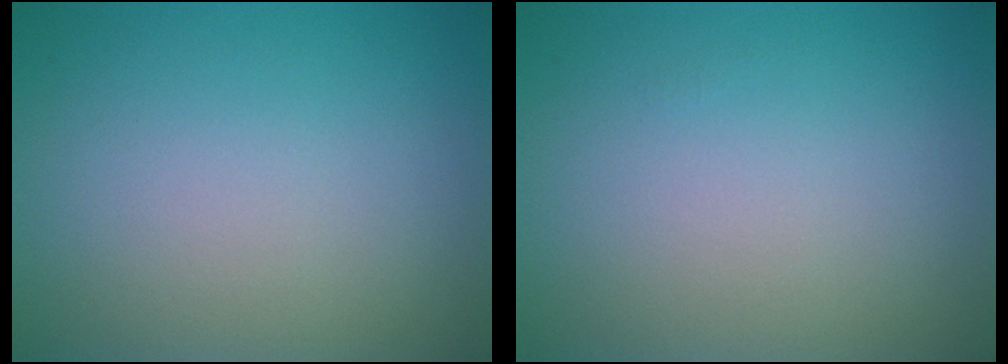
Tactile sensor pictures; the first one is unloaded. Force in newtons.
{"total": 0.0}